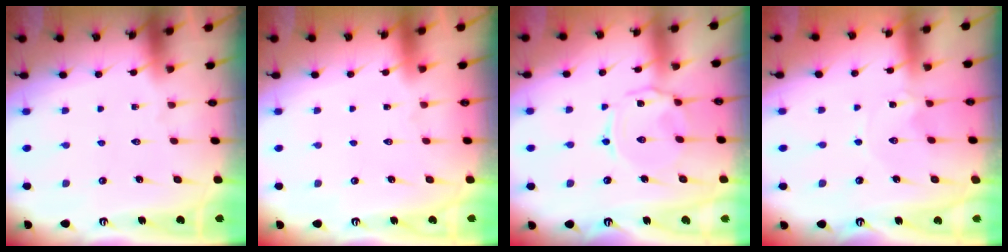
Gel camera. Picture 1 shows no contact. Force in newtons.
{"total": 1.6, "press": 1.6, "slide": 0.1}
{"total": 3.5, "press": 3.4, "slide": 0.6}
{"total": 1.1, "press": 1.1, "slide": 0.1}